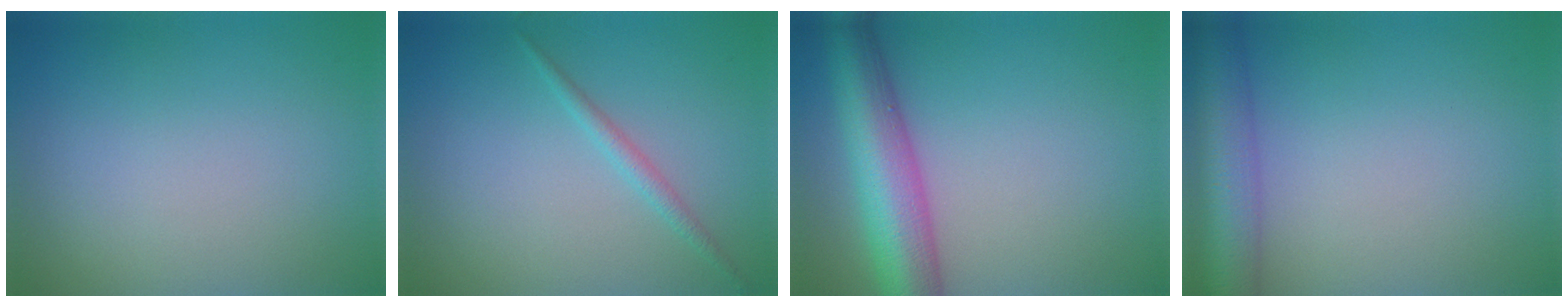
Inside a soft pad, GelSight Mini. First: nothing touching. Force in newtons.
{"total": 1.3, "press": 1.3, "slide": 0.1}
{"total": 8.1, "press": 8.1, "slide": 0.3}
{"total": 6.3, "press": 6.3, "slide": 0.2}